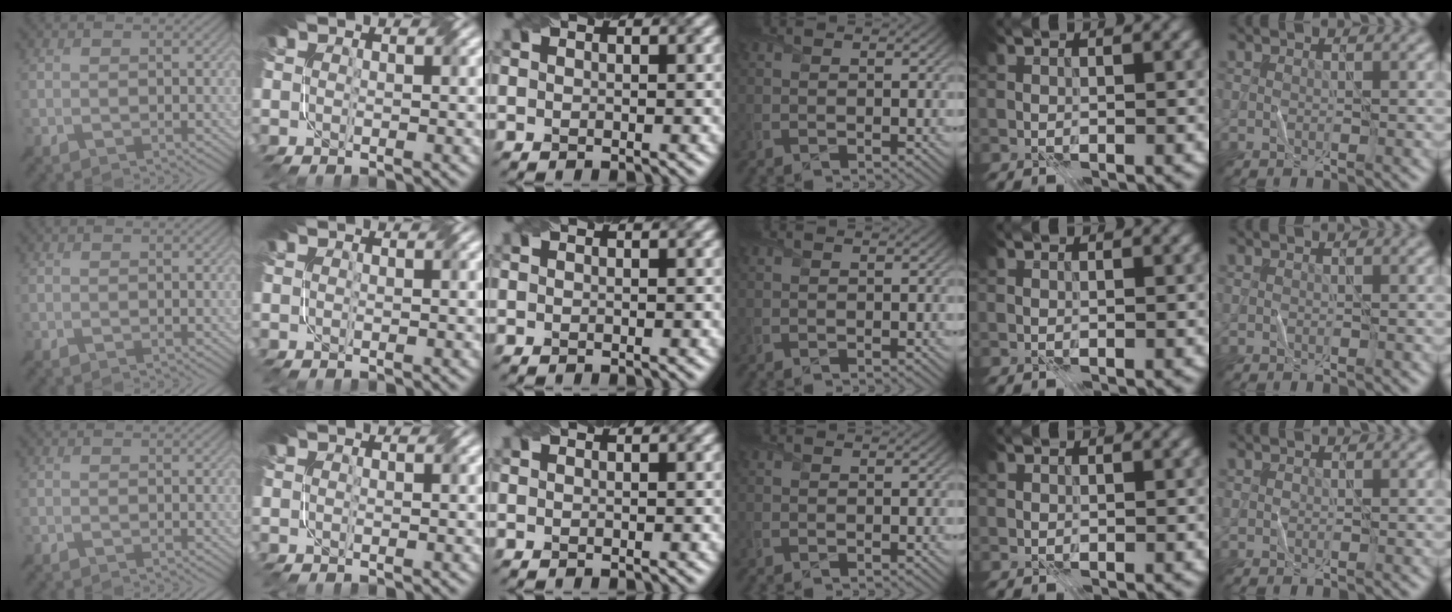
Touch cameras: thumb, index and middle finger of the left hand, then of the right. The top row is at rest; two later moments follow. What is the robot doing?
{"motion": "fold", "object": "file"}